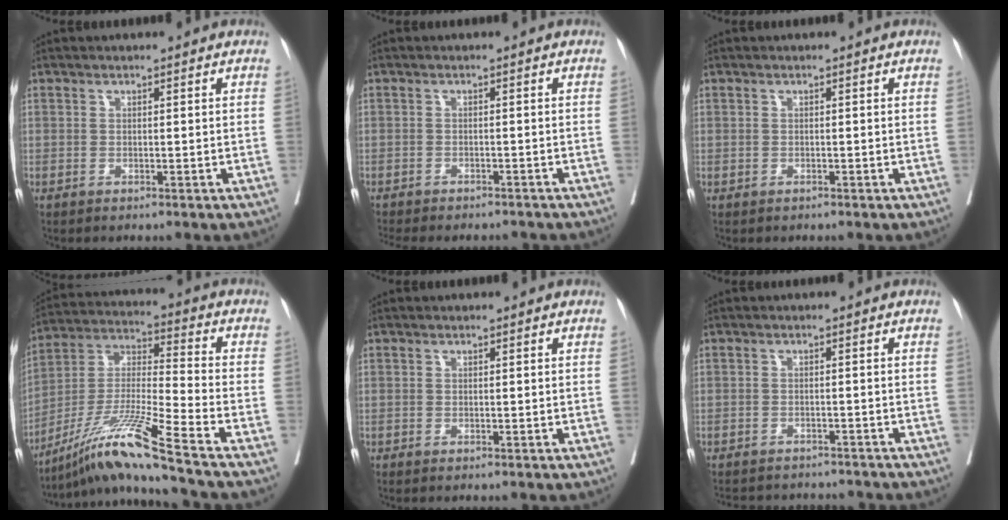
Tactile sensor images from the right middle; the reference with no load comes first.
{"total": 9.6, "force": [-8.6, 2.4, 3.5], "torque": [-0.059, -0.007, -0.109]}
{"total": 0.0}
{"total": 14.9, "force": [-11.0, -2.6, 9.6], "torque": [-0.195, -0.017, -0.203]}
{"total": 0.0}
{"total": 10.0, "force": [-9.4, 2.6, 2.4], "torque": [-0.045, 0.009, -0.111]}